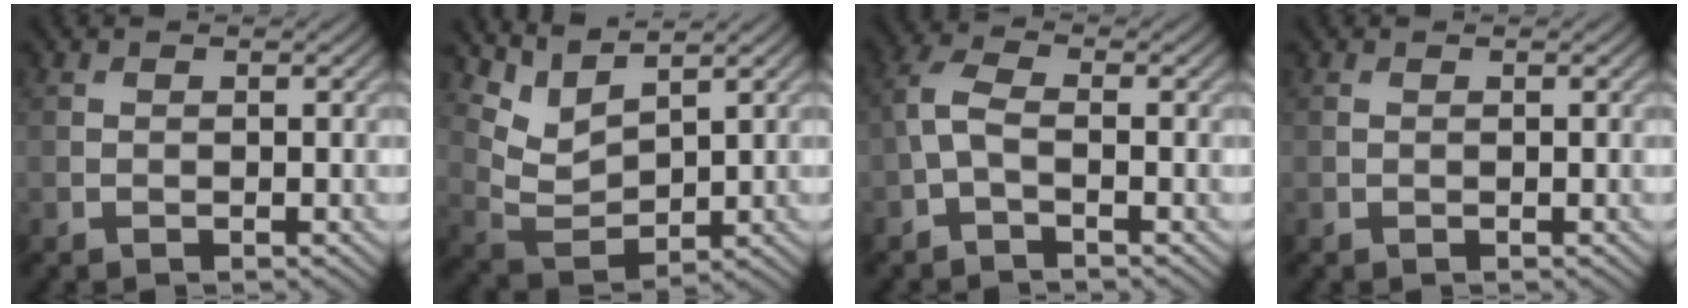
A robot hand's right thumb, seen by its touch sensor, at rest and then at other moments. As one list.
[{"total": 5.4, "force": [4.1, 1.9, 2.9], "torque": [-0.082, -0.011, 0.091]}, {"total": 3.5, "force": [-0.9, 1.5, 3.1], "torque": [-0.082, 0.007, -0.029]}, {"total": 0.0}]